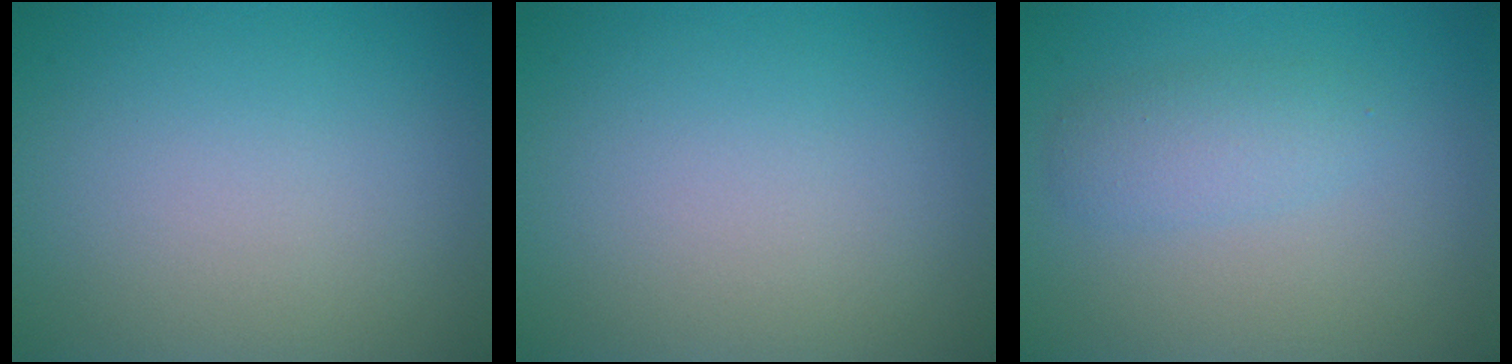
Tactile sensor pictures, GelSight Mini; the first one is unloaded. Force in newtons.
{"total": 0.0}
{"total": 2.2, "press": 2.2, "slide": 0.0}